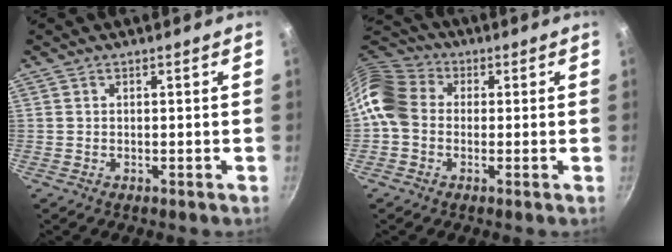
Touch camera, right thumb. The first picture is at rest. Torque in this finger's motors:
{"motor_torque": [0.14, 0.14, 0.23, -0.22, 0.19]}